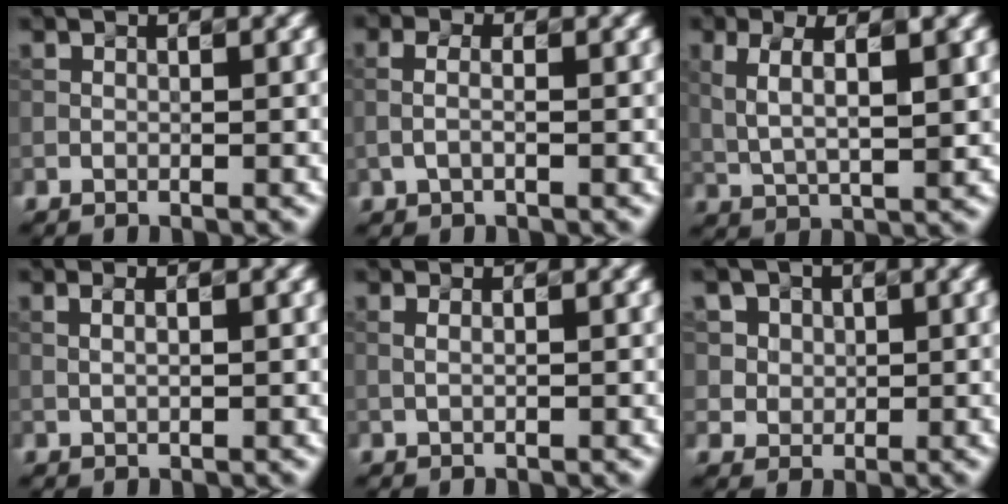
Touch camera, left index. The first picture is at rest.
{"total": 1.1, "force": [-0.2, 0.4, 1.0], "torque": [-0.031, 0.004, -0.005]}
{"total": 4.6, "force": [1.4, 1.3, 4.2], "torque": [-0.085, 0.005, 0.034]}
{"total": 1.4, "force": [0.7, 0.6, 1.1], "torque": [-0.007, 0.004, 0.002]}
{"total": 0.7, "force": [0.4, 0.3, 0.5], "torque": [-0.005, -0.002, 0.000]}
{"total": 5.4, "force": [2.9, 4.3, 1.5], "torque": [-0.039, 0.010, 0.046]}